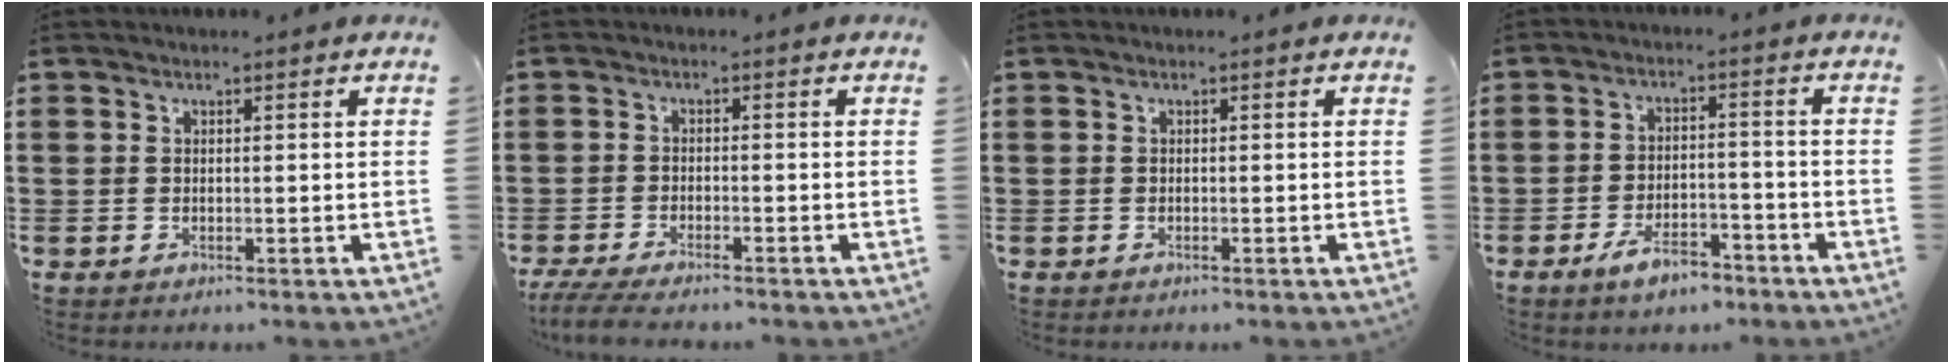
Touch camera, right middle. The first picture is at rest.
{"total": 3.4, "force": [-3.2, 0.1, 1.3], "torque": [-0.036, -0.009, -0.066]}
{"total": 0.0}
{"total": 5.6, "force": [-4.3, 1.9, 3.1], "torque": [-0.059, 0.009, -0.081]}